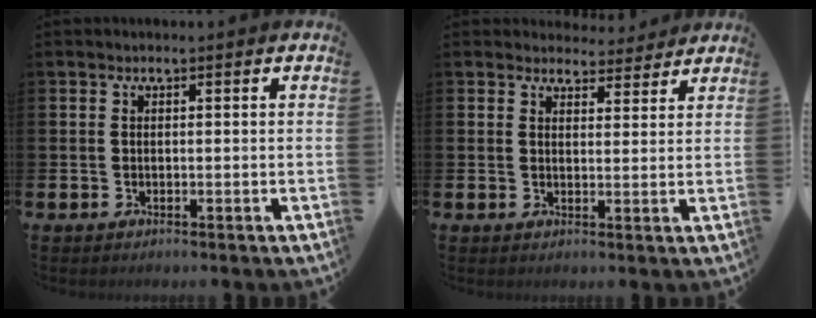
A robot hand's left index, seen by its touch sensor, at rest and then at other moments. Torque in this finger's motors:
{"motor_torque": [0.17, -0.17, 0.09, 0.00]}